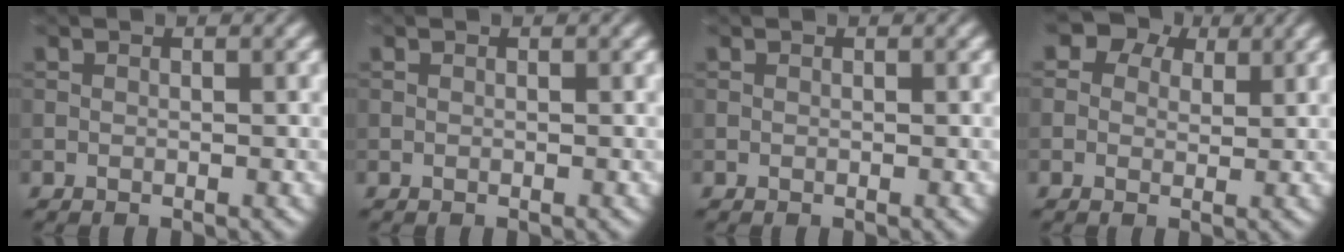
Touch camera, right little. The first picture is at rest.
{"total": 0.0}
{"total": 0.0}
{"total": 5.1, "force": [2.7, 3.7, 2.2], "torque": [-0.032, 0.006, 0.013]}